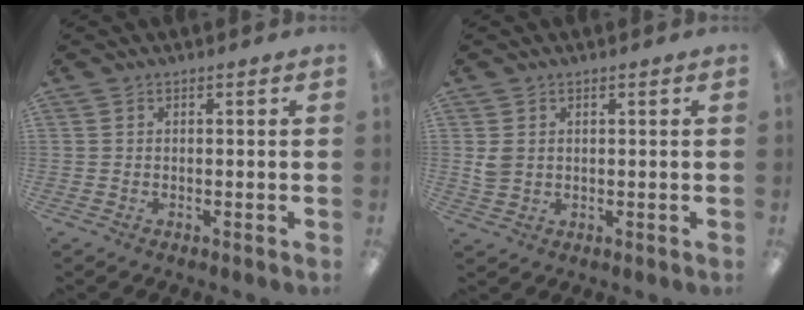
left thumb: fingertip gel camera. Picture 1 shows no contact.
{"total": 2.9, "force": [0.9, 2.3, 1.6], "torque": [-0.024, 0.000, 0.016]}